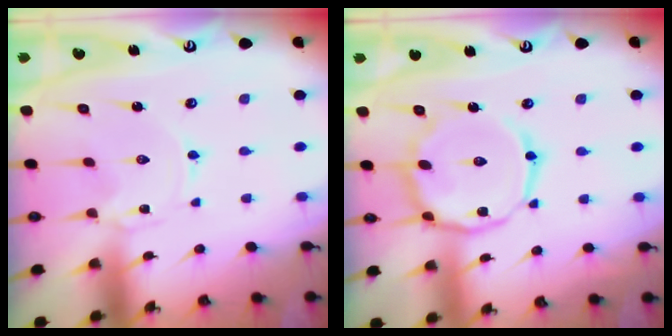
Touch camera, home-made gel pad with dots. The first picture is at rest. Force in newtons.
{"total": 14.9, "press": 14.8, "slide": 0.8}